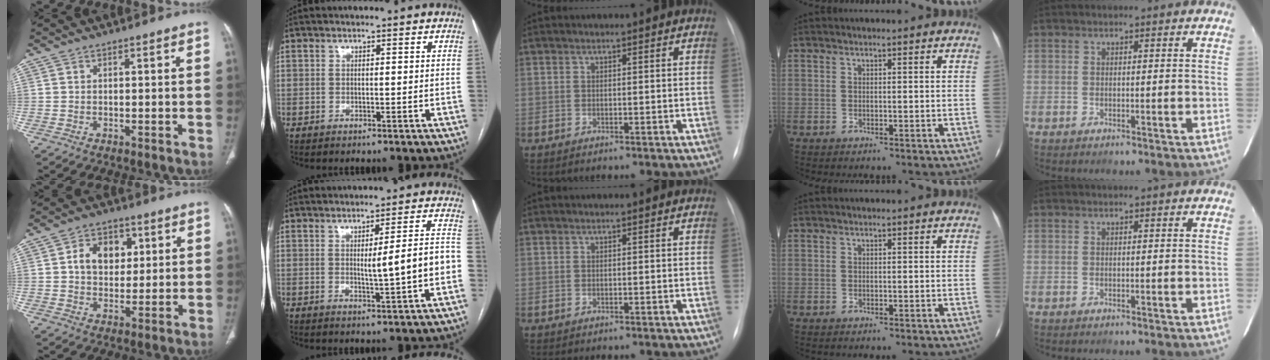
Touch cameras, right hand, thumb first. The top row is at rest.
{"thumb": {"total": 8.6, "force": [2.1, 6.4, 5.4], "torque": [-0.052, -0.001, 0.033]}, "index": {"total": 7.4, "force": [-1.0, -0.1, 7.3], "torque": [-0.100, 0.006, -0.011]}}